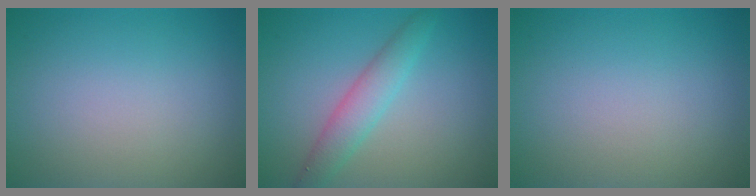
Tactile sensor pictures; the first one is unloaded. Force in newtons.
{"total": 3.1, "press": 3.1, "slide": 0.1}
{"total": 0.0}